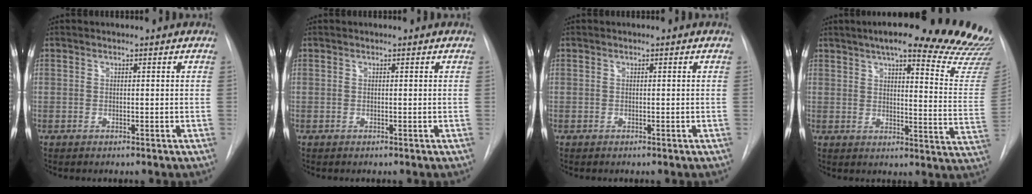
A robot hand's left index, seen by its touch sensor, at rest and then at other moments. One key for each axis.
{"total": 0.0}
{"total": 0.0}
{"total": 26.7, "fx": 22.7, "fy": 2.9, "fz": 13.8, "tx": -0.160, "ty": -0.079, "tz": 0.257}